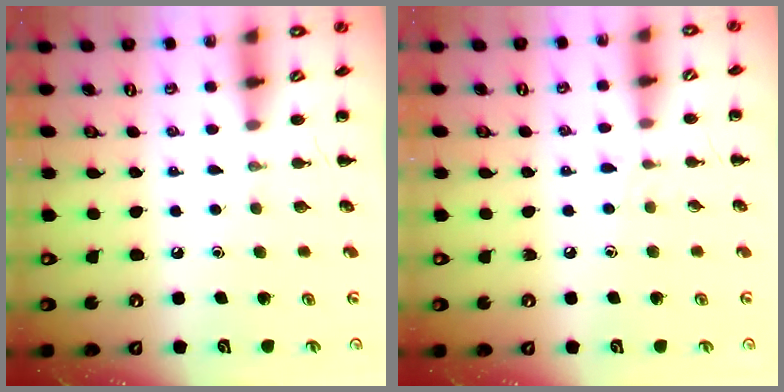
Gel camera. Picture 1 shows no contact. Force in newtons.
{"total": 4.2, "press": 3.7, "slide": 1.8}